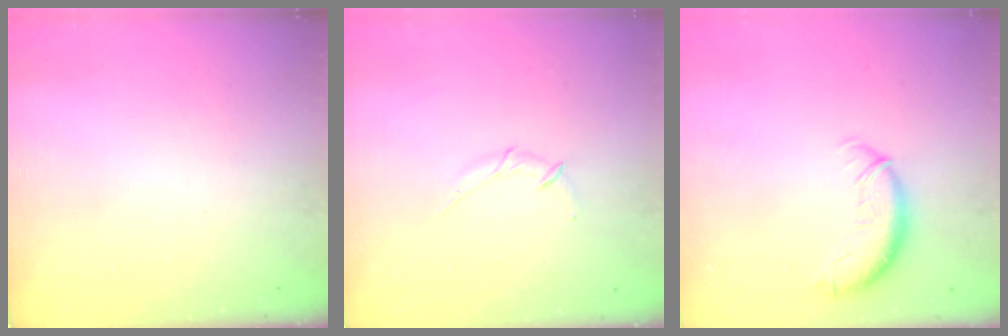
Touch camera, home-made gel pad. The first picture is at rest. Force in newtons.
{"total": 3.0, "press": 2.9, "slide": 0.8}
{"total": 9.9, "press": 9.9, "slide": 1.3}